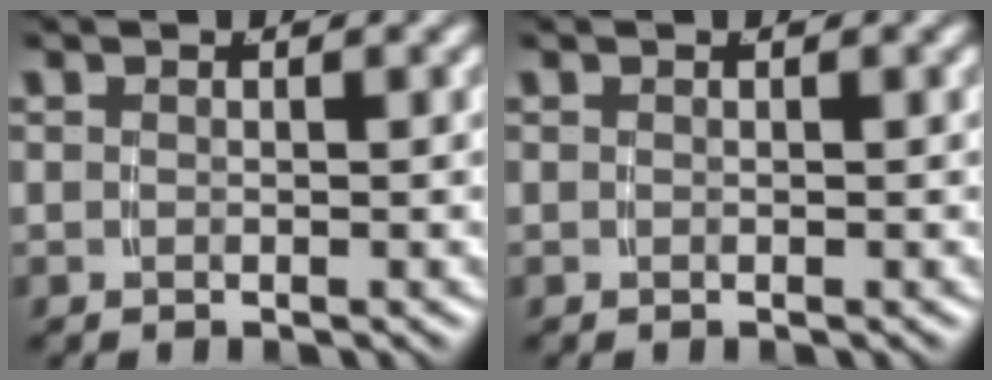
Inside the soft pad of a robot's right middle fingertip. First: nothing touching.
{"total": 0.0}